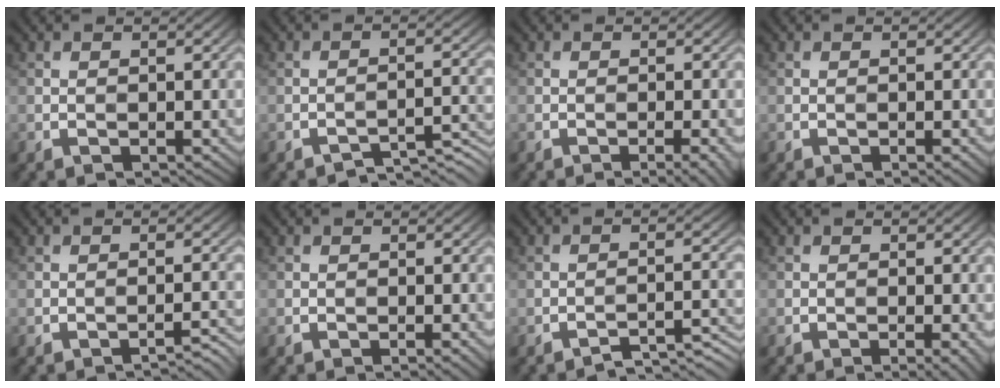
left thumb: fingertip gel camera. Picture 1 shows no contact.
{"total": 3.7, "force": [-3.3, 0.5, 1.6], "torque": [-0.021, 0.007, -0.049]}
{"total": 2.7, "force": [-1.4, 0.5, 2.3], "torque": [-0.027, 0.006, -0.023]}
{"total": 0.6, "force": [-0.3, 0.0, 0.5], "torque": [-0.009, -0.002, -0.007]}
{"total": 2.7, "force": [-2.3, 0.3, 1.4], "torque": [-0.014, 0.012, -0.037]}
{"total": 1.0, "force": [-0.4, 0.1, 0.8], "torque": [-0.013, -0.002, -0.010]}
{"total": 4.4, "force": [-3.7, 0.6, 2.3], "torque": [-0.032, 0.009, -0.054]}
{"total": 2.1, "force": [-0.9, 0.3, 1.8], "torque": [-0.025, 0.002, -0.017]}